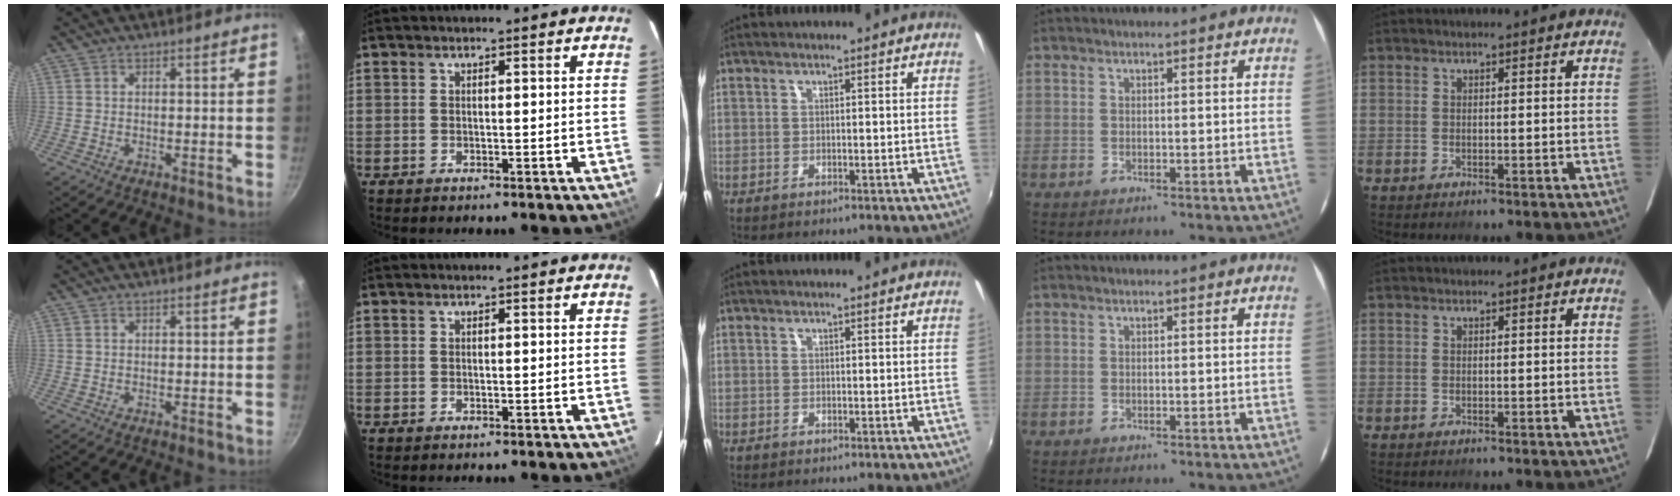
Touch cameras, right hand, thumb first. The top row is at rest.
{}